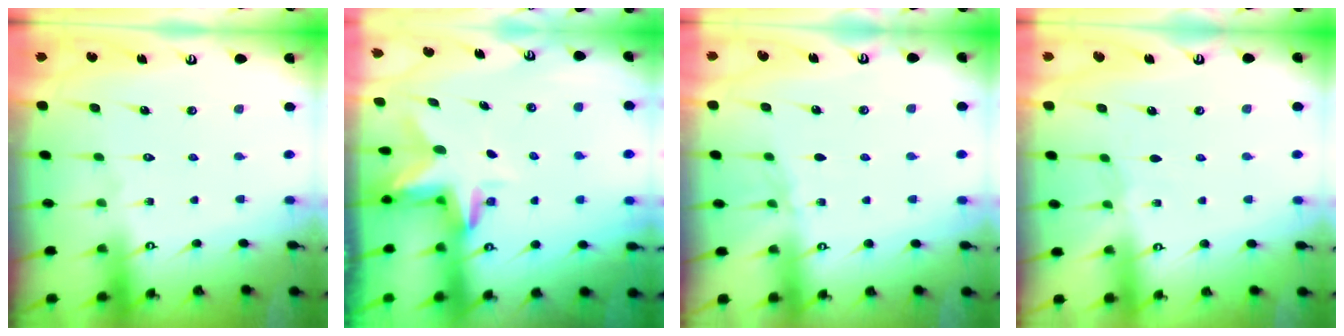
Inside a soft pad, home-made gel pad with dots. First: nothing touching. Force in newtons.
{"total": 3.5, "press": 3.5, "slide": 0.2}
{"total": 2.5, "press": 2.5, "slide": 0.5}
{"total": 2.3, "press": 2.3, "slide": 0.4}